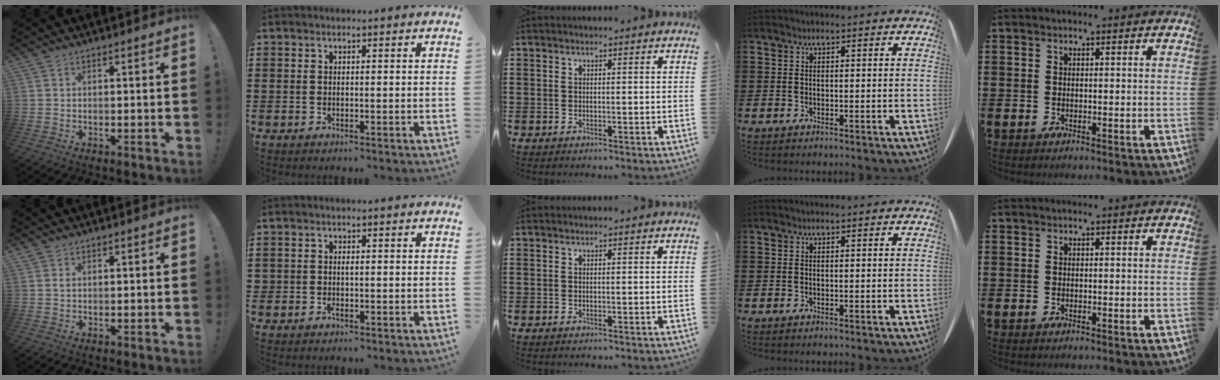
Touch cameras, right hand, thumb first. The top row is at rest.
{"thumb": {"total": 0.6, "force": [0.3, 0.1, 0.5], "torque": [-0.002, -0.003, 0.005]}, "index": {"total": 1.1, "force": [-0.2, 0.8, 0.7], "torque": [-0.016, 0.002, -0.004]}}